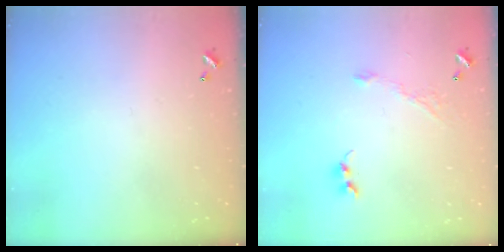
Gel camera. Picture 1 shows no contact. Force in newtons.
{"total": 4.3, "press": 4.2, "slide": 0.5}